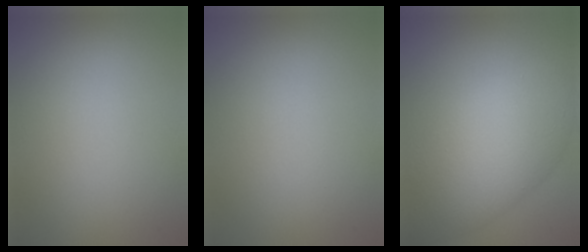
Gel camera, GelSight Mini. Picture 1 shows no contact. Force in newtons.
{"total": 0.0}
{"total": 9.3, "press": 9.3, "slide": 0.4}